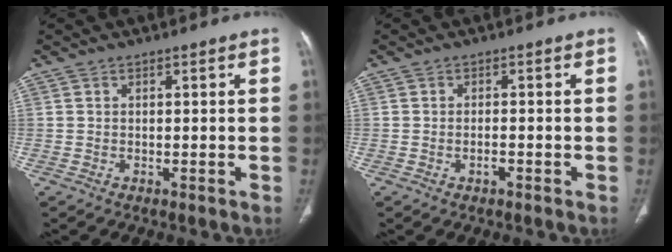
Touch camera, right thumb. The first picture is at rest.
{"total": 1.5, "force": [-0.8, 0.5, 1.1], "torque": [-0.024, 0.006, -0.013]}